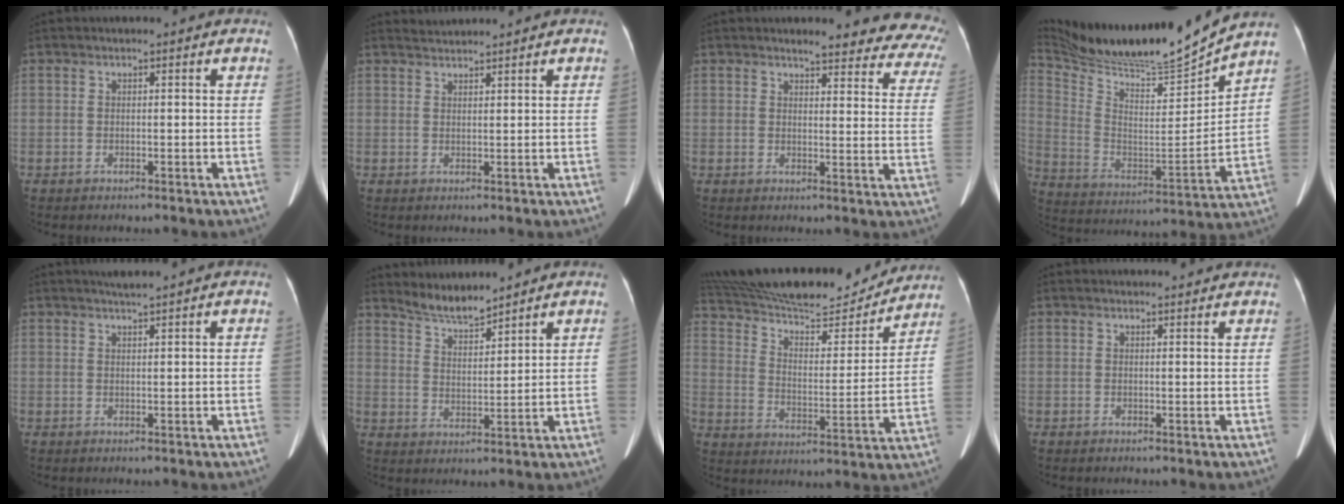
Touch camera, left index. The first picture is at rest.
{"total": 2.1, "force": [2.1, -0.2, -0.2], "torque": [-0.003, 0.015, 0.046]}
{"total": 15.7, "force": [14.6, 3.4, 4.5], "torque": [-0.009, -0.053, 0.134]}
{"total": 20.1, "force": [18.8, -0.5, 7.0], "torque": [-0.148, -0.048, 0.318]}
{"total": 2.2, "force": [1.9, -0.5, 0.9], "torque": [-0.012, 0.006, 0.036]}
{"total": 5.2, "force": [5.1, 0.2, 0.9], "torque": [-0.025, 0.001, 0.102]}
{"total": 25.2, "force": [23.1, 4.5, 9.1], "torque": [-0.167, -0.012, 0.337]}
{"total": 4.8, "force": [4.6, 1.0, 0.8], "torque": [-0.005, 0.023, 0.049]}